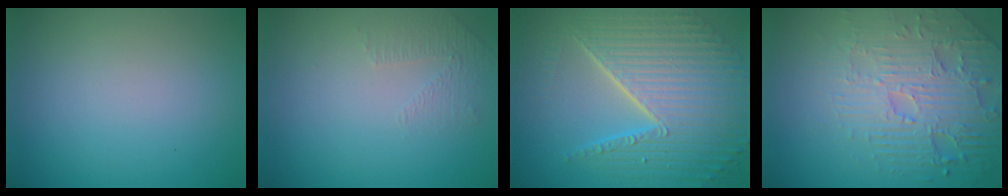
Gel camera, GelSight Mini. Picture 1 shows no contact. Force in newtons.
{"total": 1.1, "press": 0.6, "slide": 1.0}
{"total": 10.1, "press": 6.5, "slide": 7.7}
{"total": 4.9, "press": 4.6, "slide": 1.8}